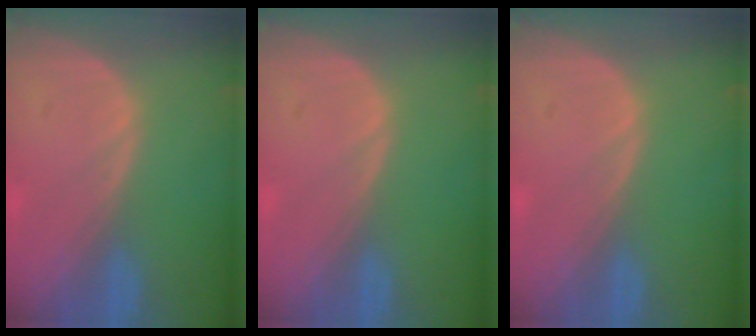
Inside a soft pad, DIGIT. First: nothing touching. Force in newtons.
{"total": 0.0}
{"total": 0.0}